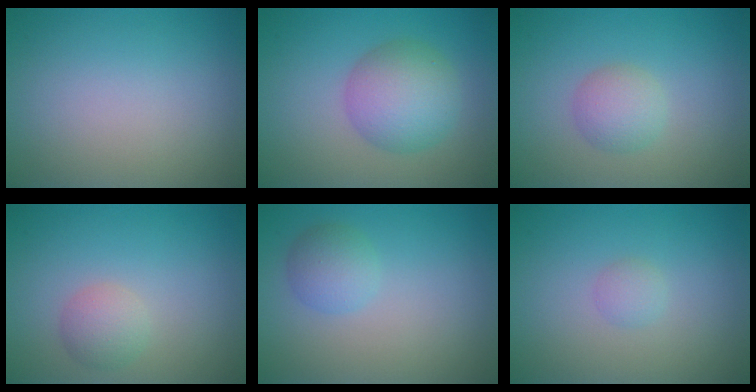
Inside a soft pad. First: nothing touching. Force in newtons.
{"total": 5.6, "press": 5.6, "slide": 0.0}
{"total": 2.4, "press": 2.4, "slide": 0.1}
{"total": 2.1, "press": 2.1, "slide": 0.1}
{"total": 2.2, "press": 2.2, "slide": 0.1}
{"total": 1.0, "press": 1.0, "slide": 0.0}